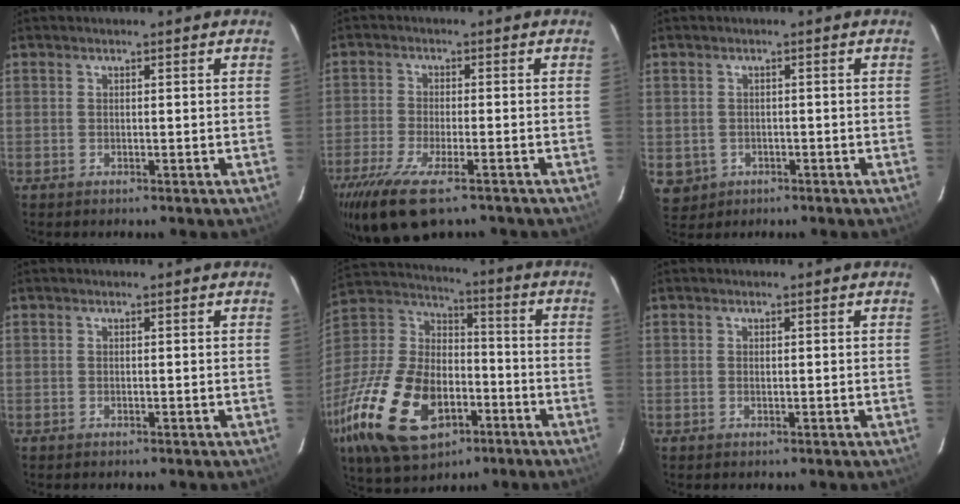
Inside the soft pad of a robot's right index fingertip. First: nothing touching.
{"total": 12.8, "force": [-8.9, 3.6, 8.4], "torque": [-0.194, -0.046, -0.162]}
{"total": 4.8, "force": [-1.1, 4.5, 1.2], "torque": [-0.033, 0.002, -0.003]}
{"total": 0.0}
{"total": 27.7, "force": [-11.7, 16.2, 19.1], "torque": [-0.419, -0.016, -0.188]}
{"total": 0.6, "force": [0.1, 0.4, 0.4], "torque": [-0.007, 0.001, 0.001]}